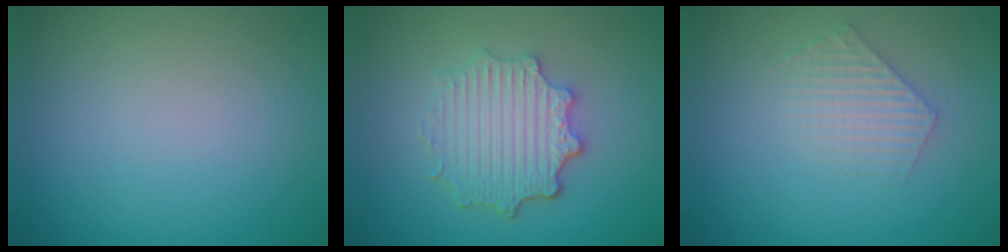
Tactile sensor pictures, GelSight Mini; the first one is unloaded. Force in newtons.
{"total": 4.9, "press": 3.7, "slide": 3.2}
{"total": 2.2, "press": 2.1, "slide": 0.4}